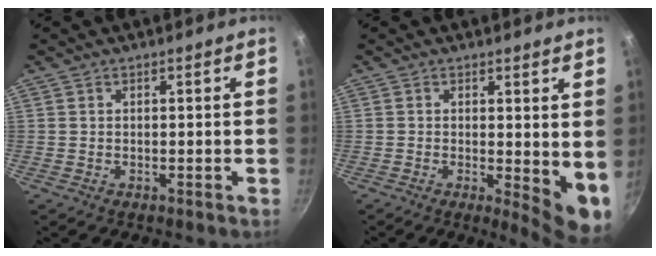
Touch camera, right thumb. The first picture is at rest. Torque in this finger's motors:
{"motor_torque": [-0.21, 0.92, -0.04, -0.12, 0.09]}